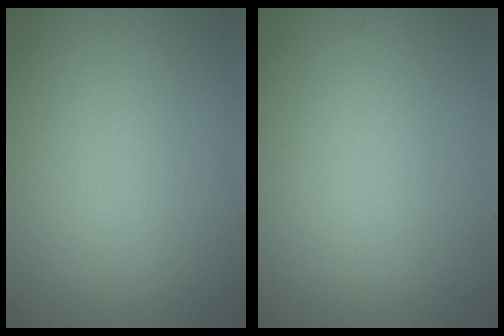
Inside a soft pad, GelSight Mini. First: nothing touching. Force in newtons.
{"total": 0.0}